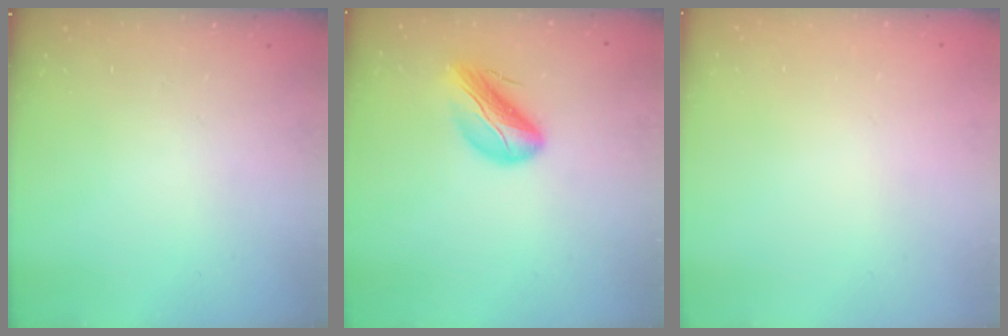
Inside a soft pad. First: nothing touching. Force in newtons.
{"total": 12.2, "press": 11.8, "slide": 3.1}
{"total": 2.2, "press": 2.2, "slide": 0.1}